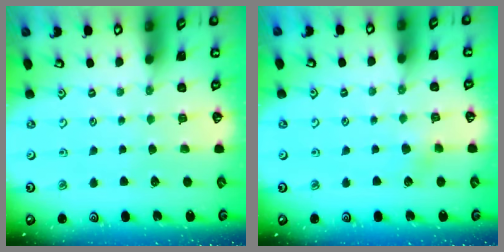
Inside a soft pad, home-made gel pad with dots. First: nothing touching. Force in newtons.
{"total": 2.2, "press": 2.2, "slide": 0.3}